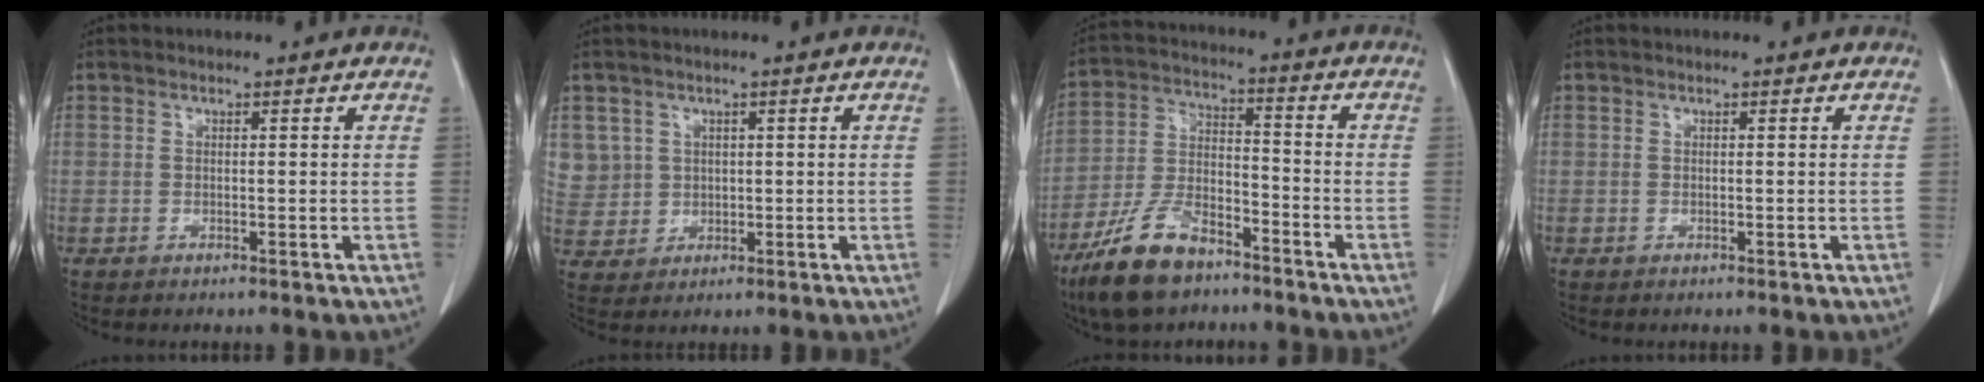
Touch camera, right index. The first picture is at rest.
{"total": 6.6, "force": [2.2, 6.2, 0.3], "torque": [-0.016, 0.016, 0.062]}
{"total": 12.1, "force": [-8.6, 4.7, 7.1], "torque": [-0.150, -0.006, -0.164]}
{"total": 0.0}